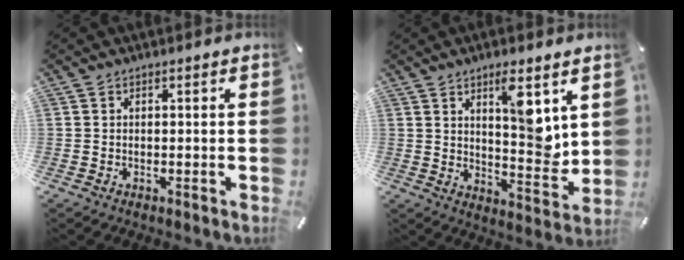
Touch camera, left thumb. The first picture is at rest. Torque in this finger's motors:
{"motor_torque": [2.04, 1.98, 1.17, -1.16, 0.31]}